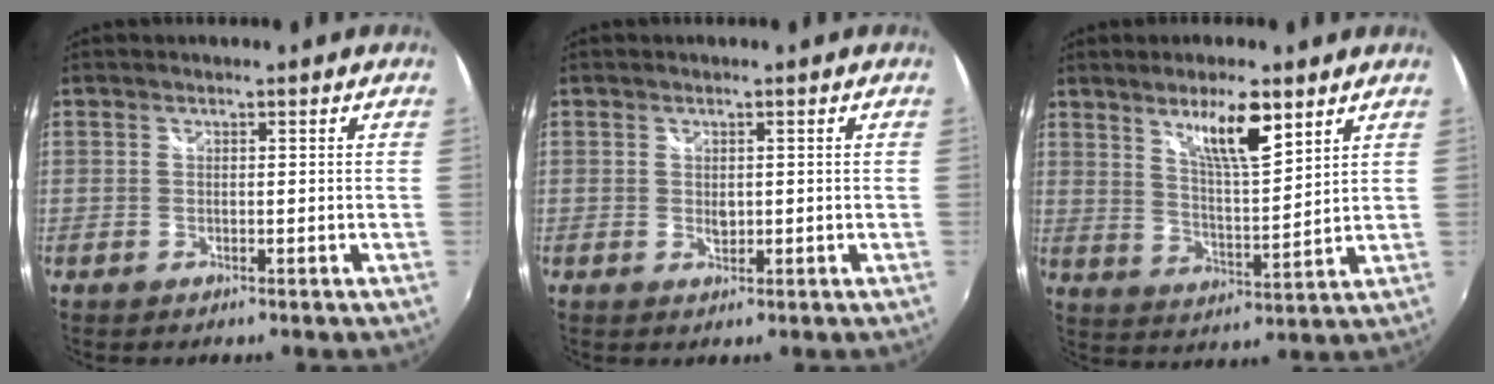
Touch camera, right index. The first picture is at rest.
{"total": 1.3, "force": [0.1, 1.0, 0.8], "torque": [-0.011, -0.001, 0.003]}
{"total": 9.9, "force": [6.1, 2.0, 7.5], "torque": [-0.122, -0.003, 0.109]}